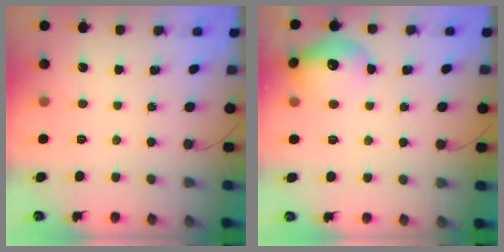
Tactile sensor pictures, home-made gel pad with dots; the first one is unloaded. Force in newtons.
{"total": 15.3, "press": 15.3, "slide": 1.4}